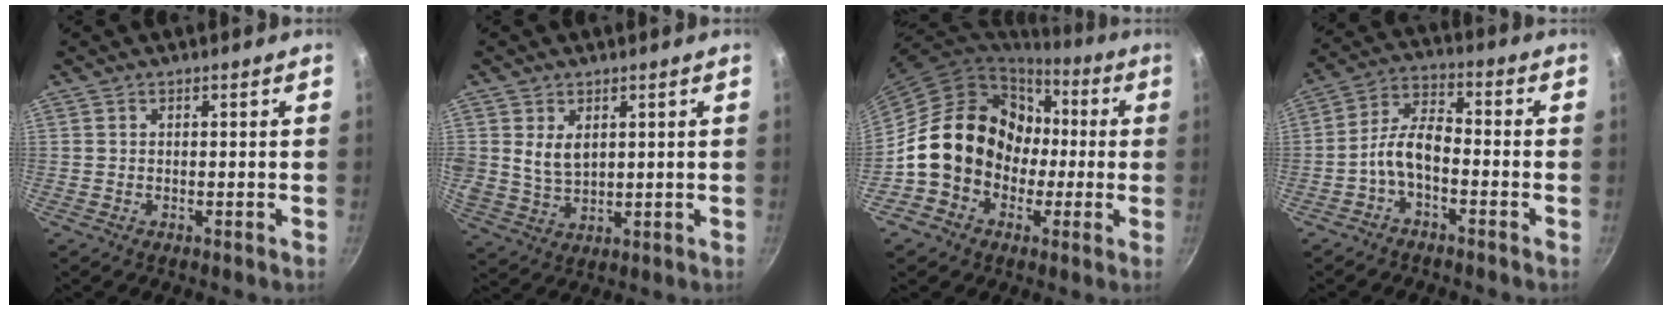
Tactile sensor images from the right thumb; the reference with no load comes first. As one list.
[{"total": 5.6, "force": [1.9, 3.8, 3.7], "torque": [-0.058, -0.019, 0.043]}, {"total": 18.3, "force": [-1.3, 15.5, 9.6], "torque": [-0.116, 0.055, -0.018]}, {"total": 5.4, "force": [-2.6, 2.2, 4.2], "torque": [-0.086, 0.036, -0.057]}]